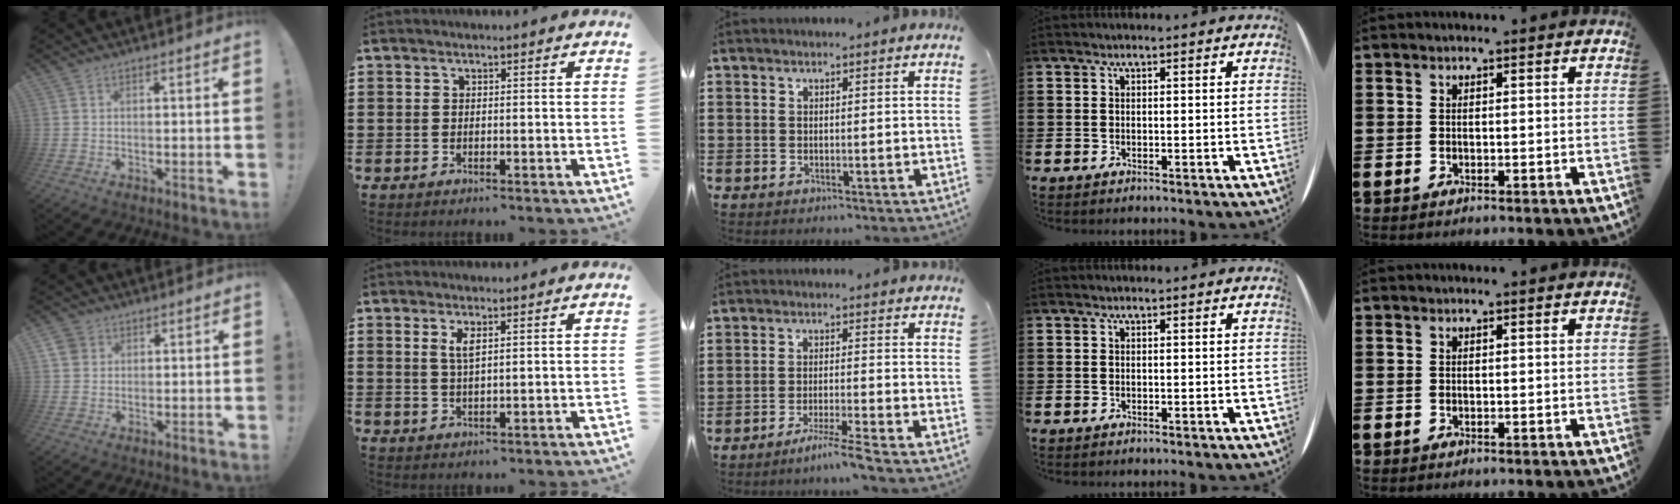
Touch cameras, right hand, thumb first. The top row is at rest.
{"thumb": {"total": 4.1, "force": [1.9, 3.5, 1.2], "torque": [-0.019, -0.002, 0.036]}, "index": {"total": 2.5, "force": [1.2, 0.8, 2.1], "torque": [-0.045, 0.004, 0.019]}, "middle": {"total": 4.0, "force": [-3.3, -0.9, 2.1], "torque": [-0.031, -0.010, -0.059]}}